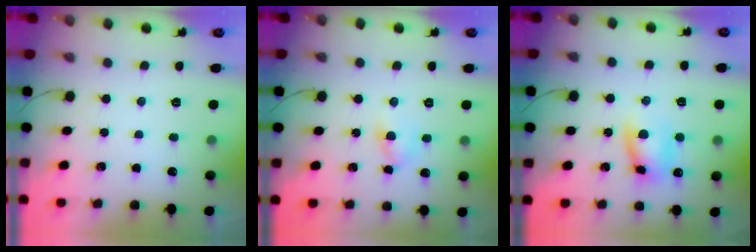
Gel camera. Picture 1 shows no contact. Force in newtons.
{"total": 4.8, "press": 4.7, "slide": 1.2}
{"total": 8.9, "press": 8.8, "slide": 1.0}